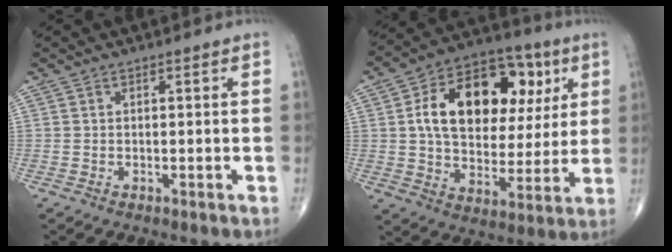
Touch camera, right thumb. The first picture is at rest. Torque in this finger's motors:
{"motor_torque": [1.65, 3.36, 1.20, -0.04, 0.41]}